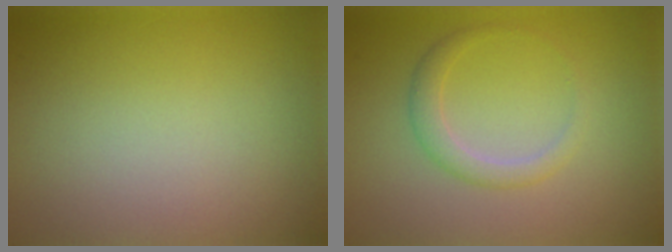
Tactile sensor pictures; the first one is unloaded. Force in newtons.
{"total": 1.8, "press": 1.8, "slide": 0.1}